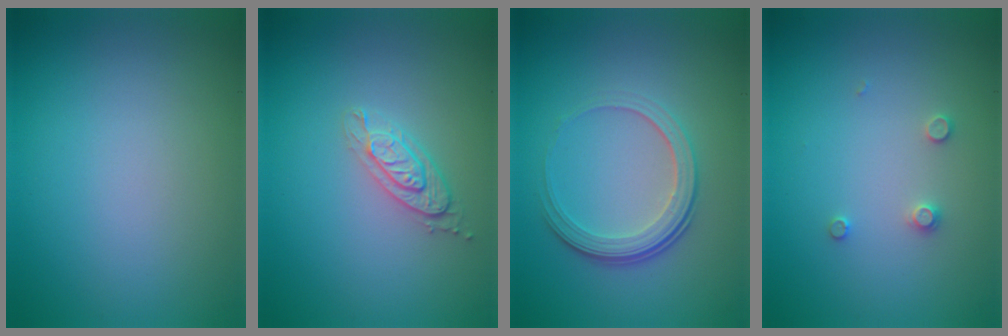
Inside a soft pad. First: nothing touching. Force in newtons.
{"total": 2.0, "press": 1.9, "slide": 0.6}
{"total": 3.8, "press": 2.6, "slide": 2.8}
{"total": 1.0, "press": 1.0, "slide": 0.2}